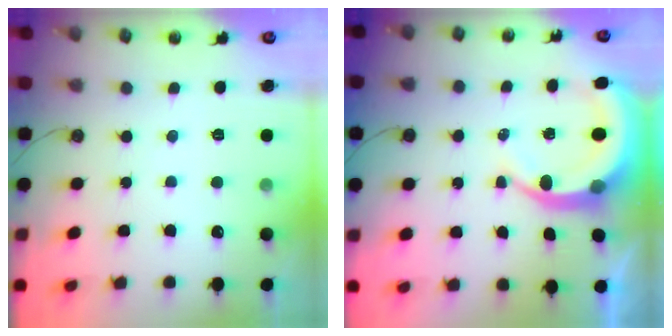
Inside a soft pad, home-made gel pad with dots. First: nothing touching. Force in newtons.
{"total": 7.7, "press": 7.6, "slide": 1.0}